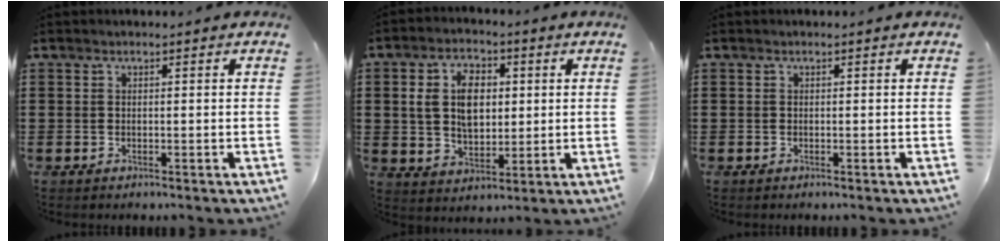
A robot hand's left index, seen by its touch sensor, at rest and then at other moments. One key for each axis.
{"total": 7.9, "fx": 1.6, "fy": 5.1, "fz": 5.7, "tx": -0.123, "ty": 0.015, "tz": 0.024}
{"total": 0.0}